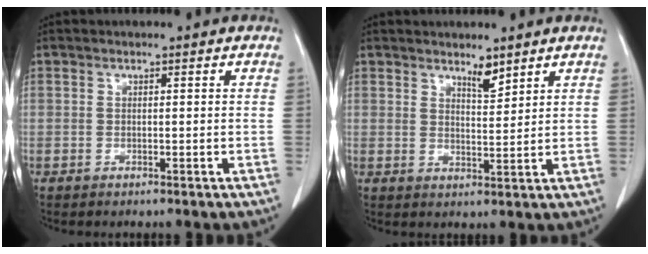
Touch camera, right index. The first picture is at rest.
{"total": 2.9, "force": [2.5, 0.6, 1.4], "torque": [-0.028, -0.009, 0.046]}